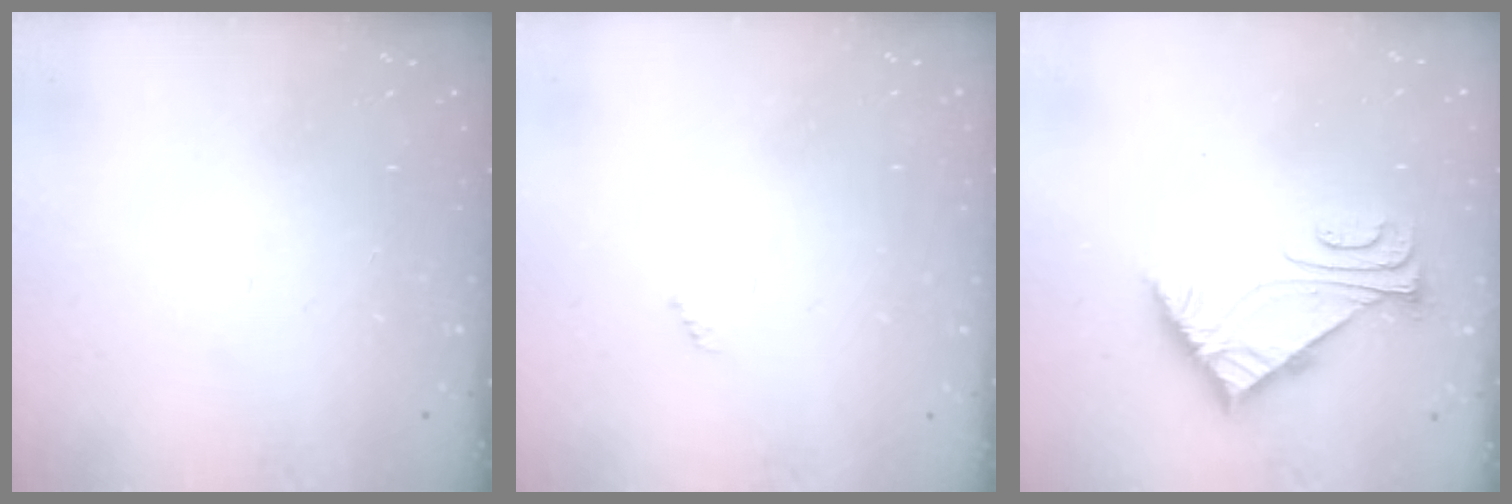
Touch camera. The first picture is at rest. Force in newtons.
{"total": 0.0}
{"total": 5.8, "press": 5.7, "slide": 0.6}